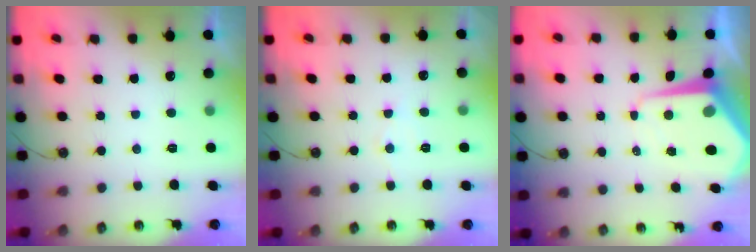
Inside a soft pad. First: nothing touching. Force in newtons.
{"total": 4.4, "press": 4.3, "slide": 0.7}
{"total": 8.3, "press": 8.3, "slide": 0.7}